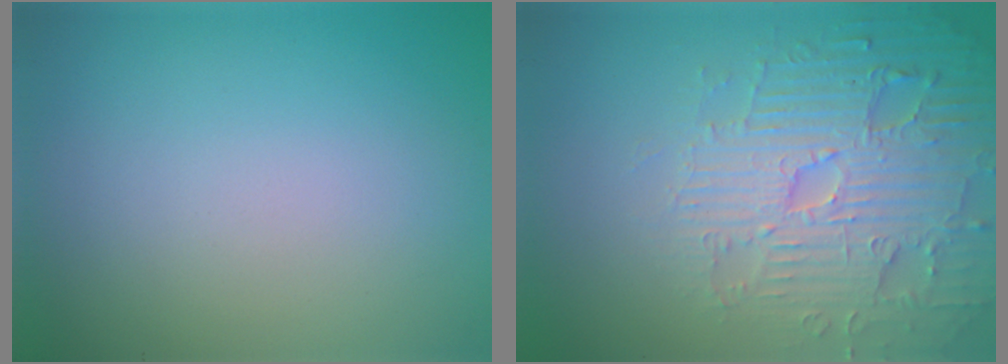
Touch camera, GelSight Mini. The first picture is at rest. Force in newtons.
{"total": 5.4, "press": 5.3, "slide": 1.3}